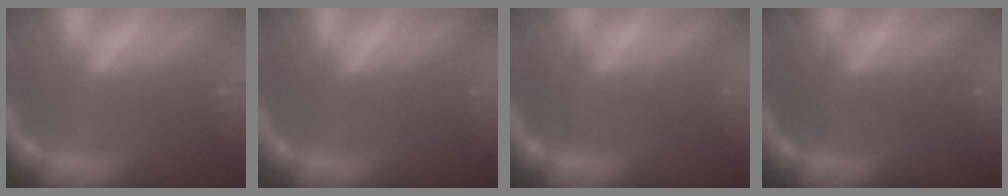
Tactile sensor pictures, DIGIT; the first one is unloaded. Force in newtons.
{"total": 0.0}
{"total": 0.9}
{"total": 0.9}